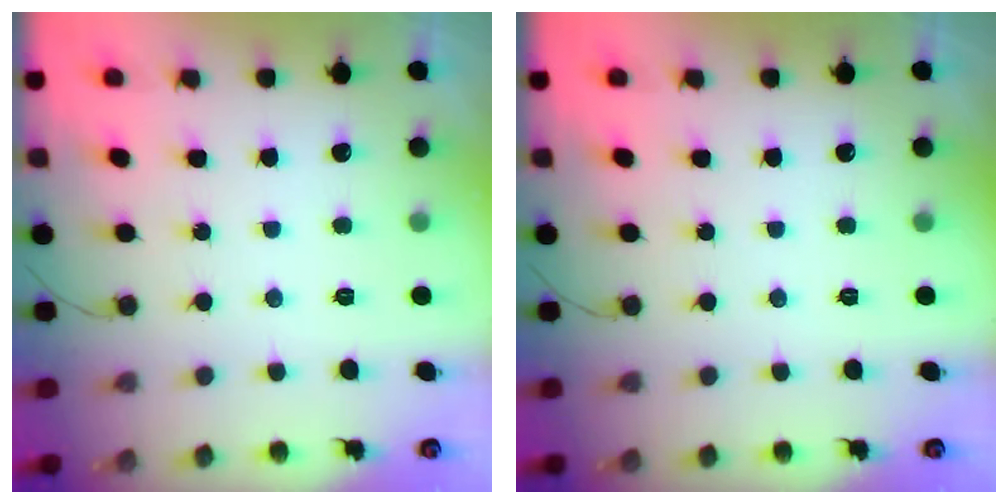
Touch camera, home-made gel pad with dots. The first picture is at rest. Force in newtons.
{"total": 0.0}